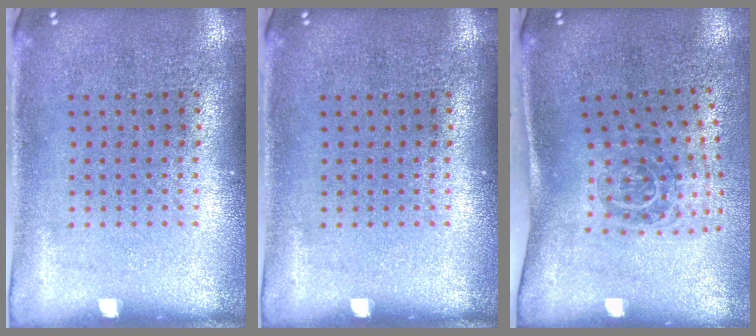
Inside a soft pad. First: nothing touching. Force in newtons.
{"total": 0.0}
{"total": 1.9, "press": 1.2, "slide": 1.5}